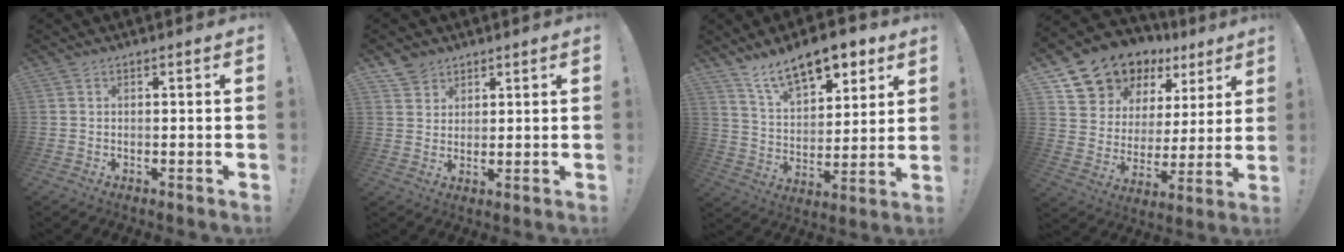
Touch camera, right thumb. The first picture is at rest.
{"total": 4.9, "force": [3.6, 3.3, 0.4], "torque": [-0.008, -0.023, 0.071]}
{"total": 15.5, "force": [10.8, 7.3, 8.4], "torque": [-0.140, -0.066, 0.195]}
{"total": 12.5, "force": [10.4, 6.6, 2.2], "torque": [-0.057, -0.084, 0.200]}